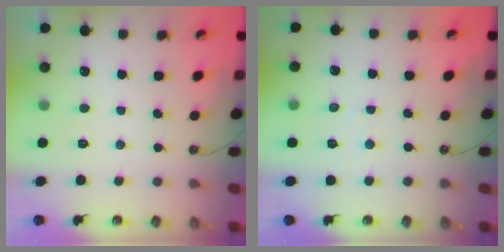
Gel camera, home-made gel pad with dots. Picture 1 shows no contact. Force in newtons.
{"total": 3.6, "press": 3.6, "slide": 0.5}